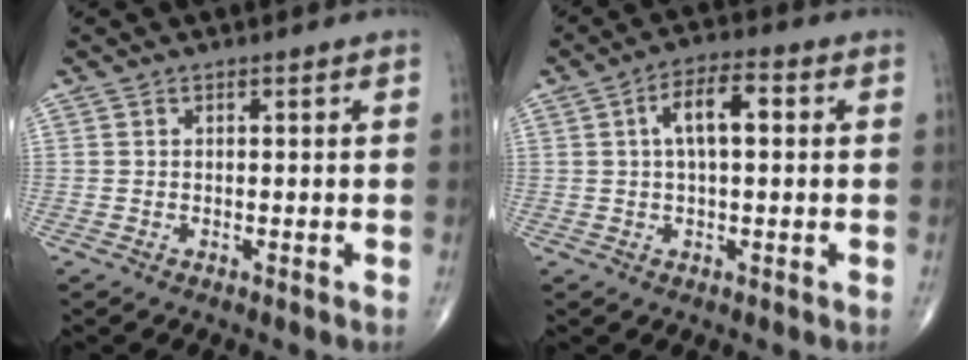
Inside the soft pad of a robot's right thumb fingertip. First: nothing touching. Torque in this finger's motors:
{"motor_torque": [1.18, 2.87, 0.88, 0.05, 0.09]}